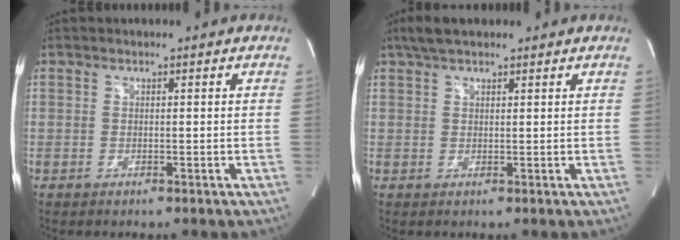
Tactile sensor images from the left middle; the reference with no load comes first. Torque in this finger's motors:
{"motor_torque": [0.17, -0.03, -0.09, 0.02]}